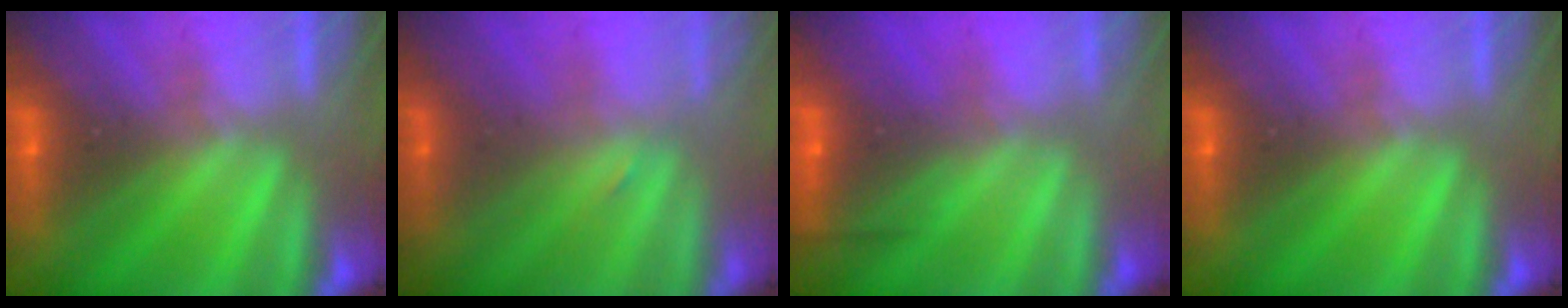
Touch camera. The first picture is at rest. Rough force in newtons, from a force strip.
{"total": 1.1}
{"total": 2.4}
{"total": 0.0}